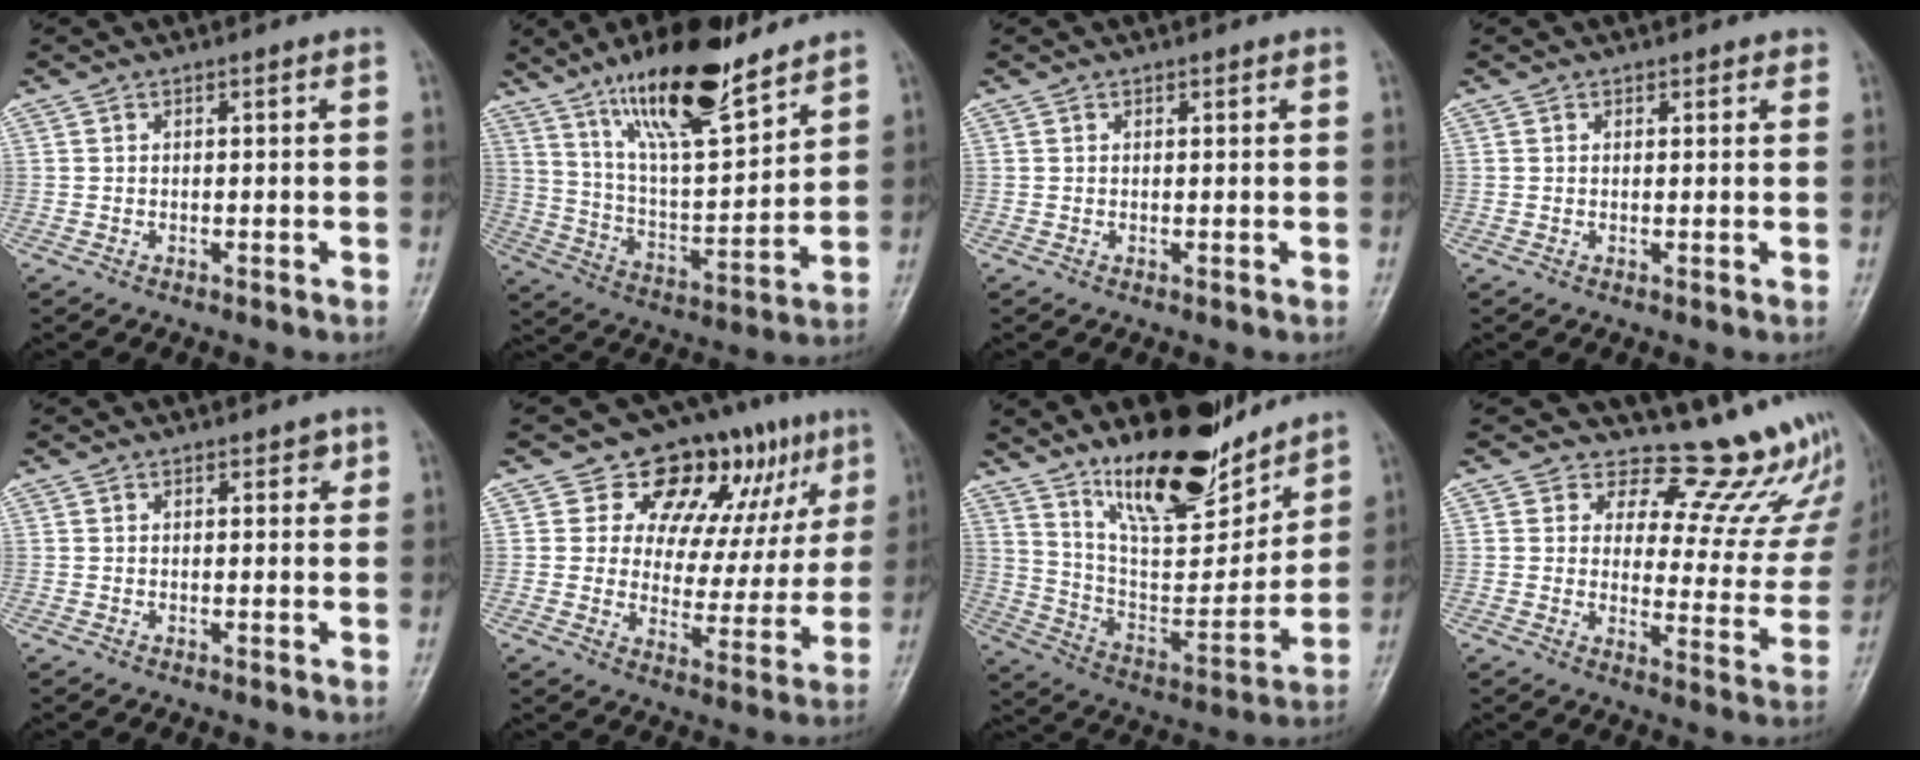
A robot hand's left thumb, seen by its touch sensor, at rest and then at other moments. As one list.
[{"total": 18.7, "force": [13.3, 5.0, 12.2], "torque": [-0.180, -0.071, 0.239]}, {"total": 0.7, "force": [0.5, 0.5, 0.2], "torque": [0.005, -0.003, 0.003]}, {"total": 1.4, "force": [1.0, 1.0, 0.3], "torque": [0.014, -0.005, 0.007]}, {"total": 1.7, "force": [1.1, 1.1, 0.8], "torque": [0.009, -0.003, 0.008]}, {"total": 16.8, "force": [8.9, 9.7, 10.5], "torque": [-0.073, -0.024, 0.129]}, {"total": 19.6, "force": [14.7, 6.5, 11.2], "torque": [-0.131, -0.101, 0.257]}, {"total": 16.7, "force": [14.8, 5.7, 5.1], "torque": [-0.009, -0.143, 0.164]}]